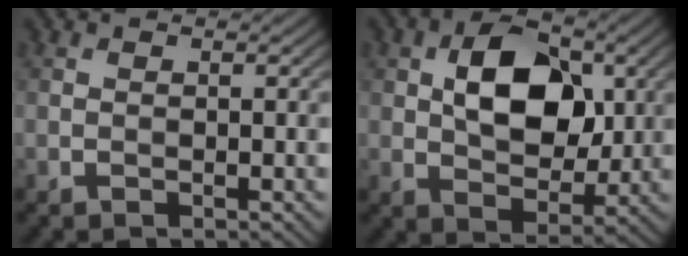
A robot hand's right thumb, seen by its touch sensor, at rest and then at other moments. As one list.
[{"total": 9.9, "force": [2.1, 6.3, 7.3], "torque": [-0.129, 0.007, 0.033]}]